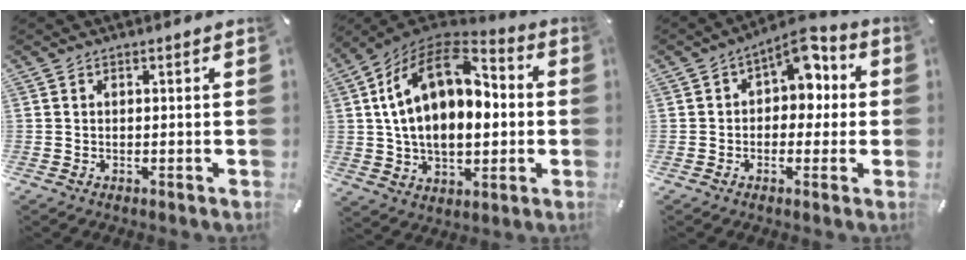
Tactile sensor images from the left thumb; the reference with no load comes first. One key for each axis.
{"total": 20.9, "fx": 3.2, "fy": 13.3, "fz": 15.7, "tx": -0.286, "ty": -0.008, "tz": 0.047}
{"total": 8.9, "fx": 2.9, "fy": 5.7, "fz": 6.2, "tx": -0.083, "ty": -0.013, "tz": 0.048}